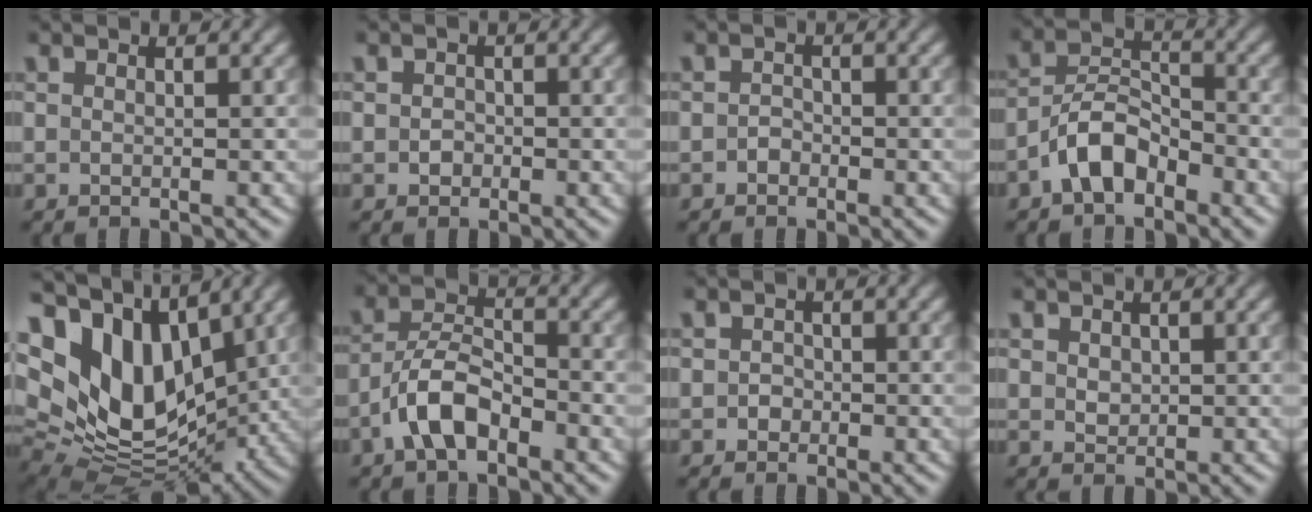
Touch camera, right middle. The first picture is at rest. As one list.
[{"total": 1.0, "force": [-0.2, 1.0, 0.3], "torque": [0.000, -0.002, -0.006]}, {"total": 1.0, "force": [-0.5, 0.8, 0.3], "torque": [-0.004, -0.001, -0.009]}, {"total": 4.5, "force": [-2.8, 2.3, 2.7], "torque": [-0.046, 0.012, -0.060]}, {"total": 14.7, "force": [5.0, 8.9, 10.6], "torque": [-0.214, 0.004, 0.099]}, {"total": 4.7, "force": [-2.7, 2.1, 3.2], "torque": [-0.055, 0.013, -0.058]}, {"total": 1.1, "force": [-0.3, 1.0, 0.2], "torque": [0.005, 0.000, -0.007]}, {"total": 1.3, "force": [0.4, 1.1, 0.6], "torque": [-0.011, -0.002, 0.010]}]